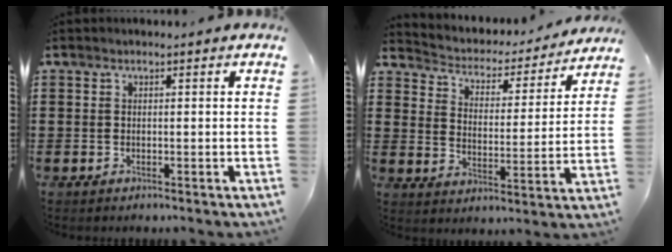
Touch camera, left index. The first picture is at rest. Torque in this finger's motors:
{"motor_torque": [0.80, -1.34, -0.09, -0.02]}